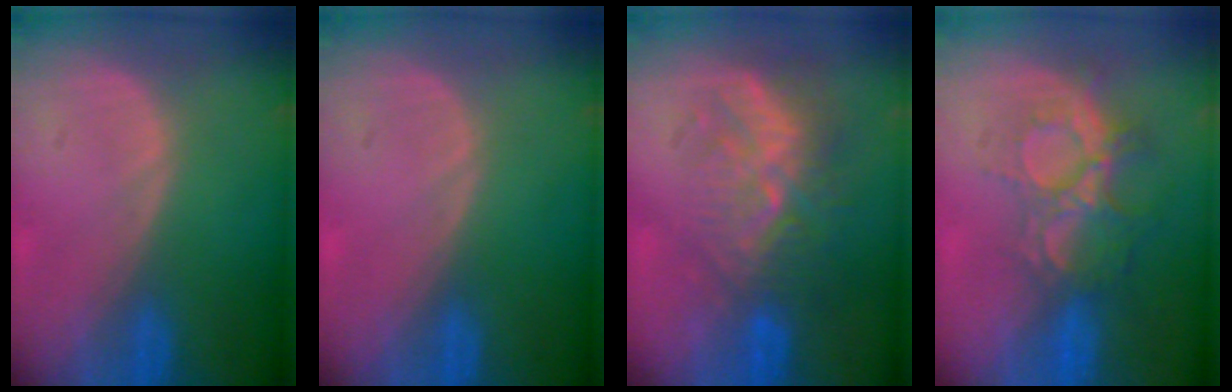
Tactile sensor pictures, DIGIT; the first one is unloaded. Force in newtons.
{"total": 0.0}
{"total": 9.6, "press": 8.6, "slide": 4.1}
{"total": 9.3, "press": 7.8, "slide": 5.0}